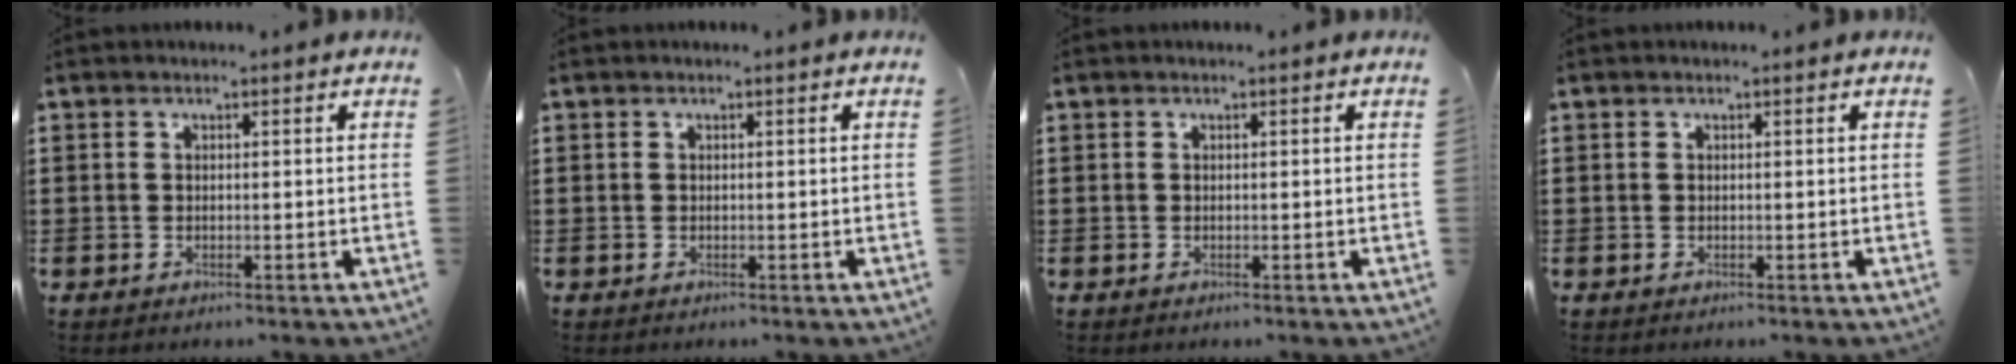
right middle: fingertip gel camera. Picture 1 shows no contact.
{"total": 0.0}
{"total": 0.0}
{"total": 0.0}